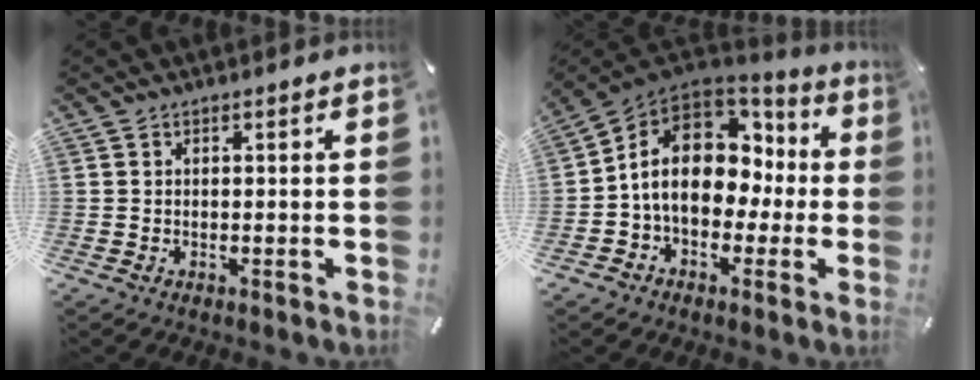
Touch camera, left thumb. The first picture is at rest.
{"total": 14.7, "force": [1.2, 11.5, 9.2], "torque": [-0.162, 0.004, 0.027]}